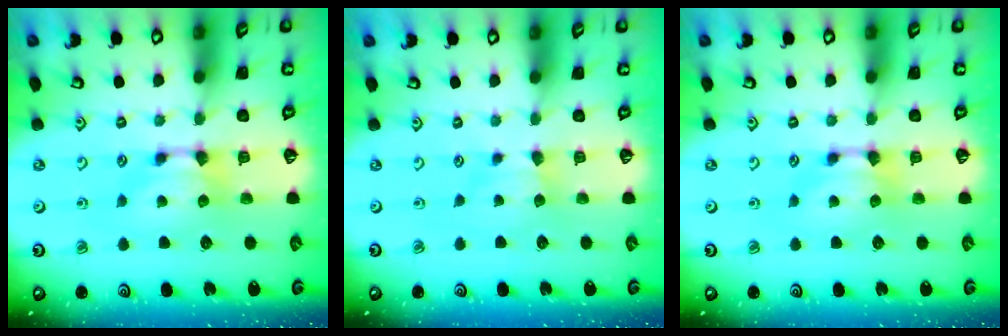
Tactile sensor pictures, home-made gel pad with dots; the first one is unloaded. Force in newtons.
{"total": 1.4, "press": 1.3, "slide": 0.5}
{"total": 0.0}